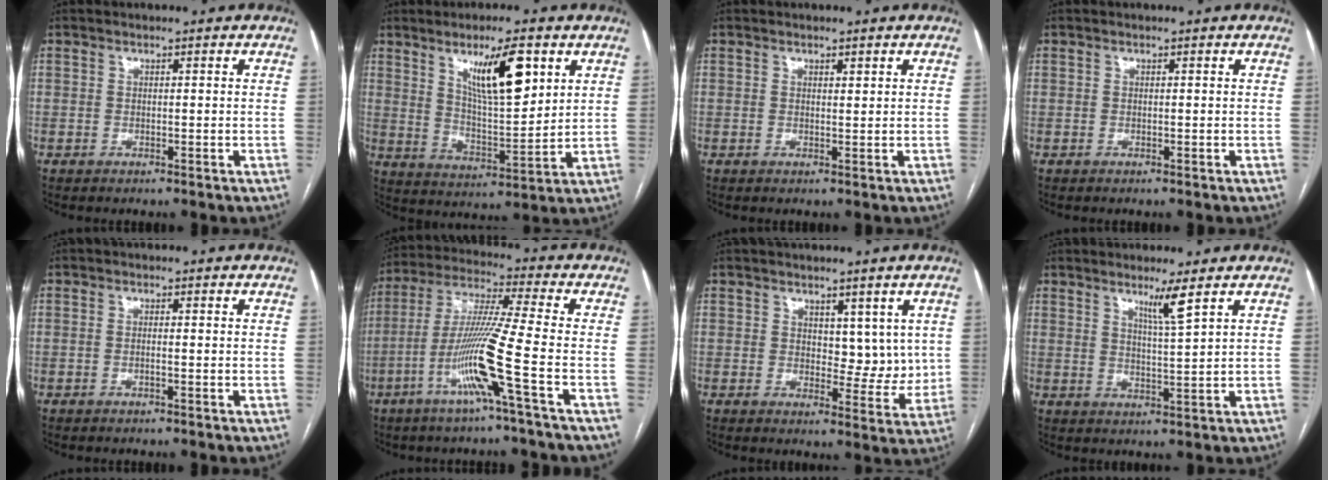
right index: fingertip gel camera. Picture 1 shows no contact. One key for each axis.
{"total": 11.5, "fx": 5.6, "fy": 2.3, "fz": 9.8, "tx": -0.172, "ty": -0.003, "tz": 0.104}
{"total": 0.7, "fx": 0.7, "fy": 0.0, "fz": 0.4, "tx": -0.008, "ty": -0.003, "tz": 0.011}
{"total": 0.0}
{"total": 0.7, "fx": -0.3, "fy": 0.0, "fz": 0.7, "tx": -0.014, "ty": 0.001, "tz": -0.004}
{"total": 12.6, "fx": -4.9, "fy": -2.2, "fz": 11.4, "tx": -0.228, "ty": -0.010, "tz": -0.100}
{"total": 5.3, "fx": 2.1, "fy": 3.1, "fz": 3.7, "tx": -0.037, "ty": -0.002, "tz": 0.034}
{"total": 3.9, "fx": 2.6, "fy": -1.2, "fz": 2.6, "tx": -0.050, "ty": -0.015, "tz": 0.051}